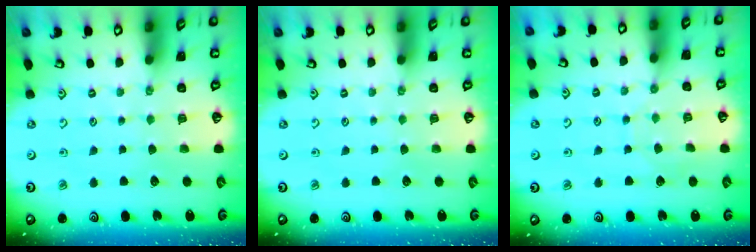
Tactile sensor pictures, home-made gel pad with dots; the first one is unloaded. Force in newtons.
{"total": 0.0}
{"total": 6.1, "press": 6.1, "slide": 0.4}